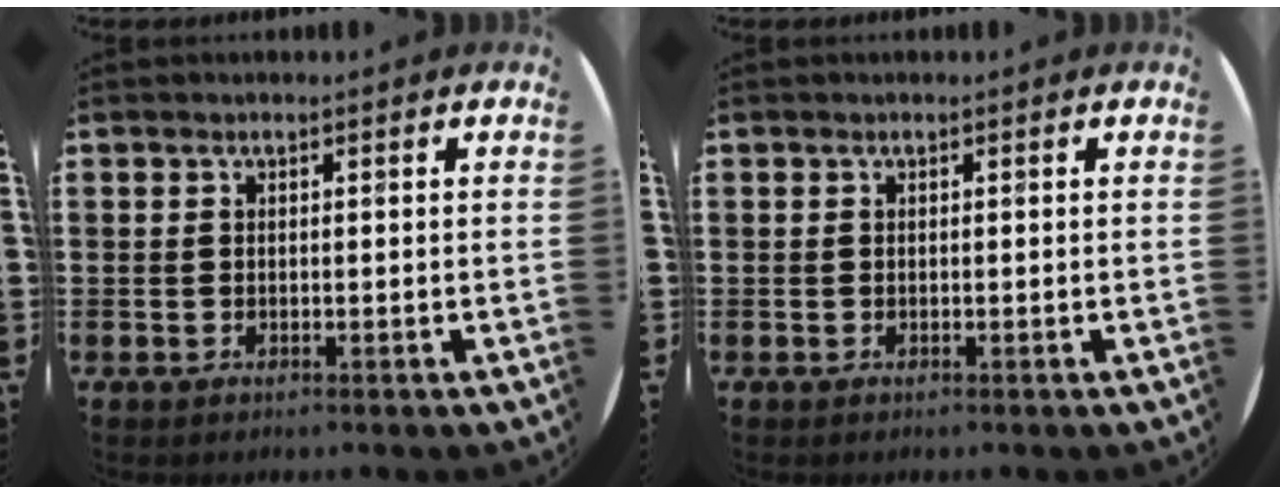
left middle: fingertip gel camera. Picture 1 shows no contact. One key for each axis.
{"total": 0.0}